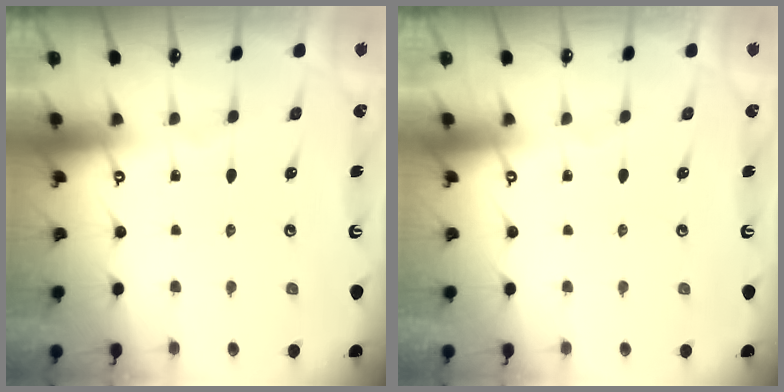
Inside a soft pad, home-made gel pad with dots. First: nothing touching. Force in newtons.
{"total": 0.0}